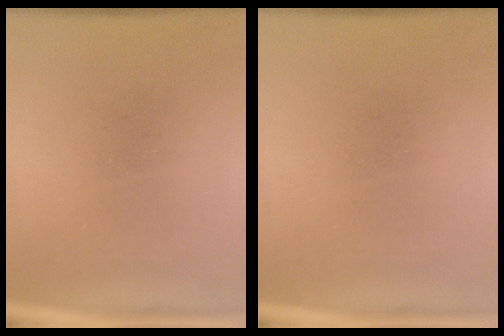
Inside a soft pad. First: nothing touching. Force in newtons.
{"total": 0.0}